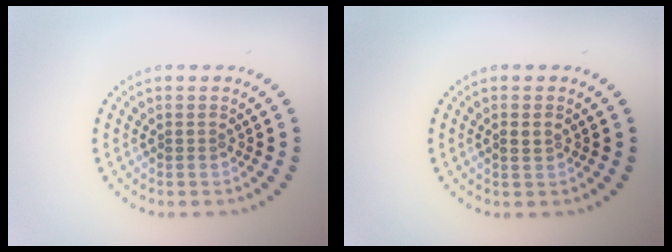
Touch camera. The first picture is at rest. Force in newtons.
{"total": 0.9, "press": 0.9, "slide": 0.1}